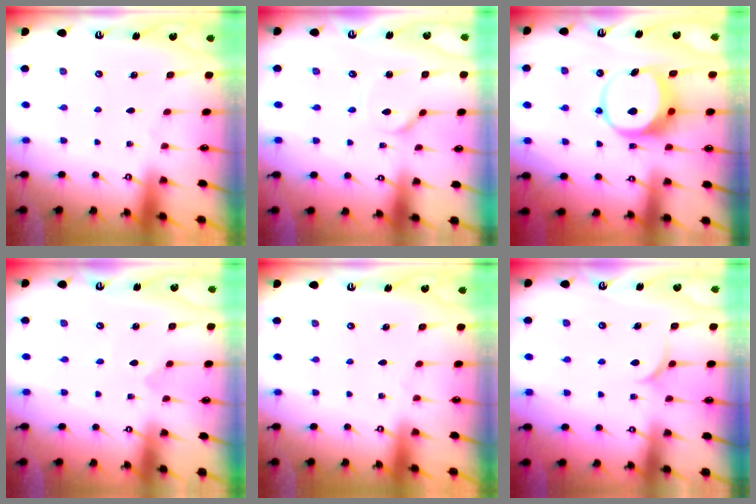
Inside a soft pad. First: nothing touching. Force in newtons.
{"total": 3.6, "press": 3.6, "slide": 0.2}
{"total": 9.7, "press": 9.6, "slide": 1.5}
{"total": 0.0}
{"total": 0.0}
{"total": 7.5, "press": 7.5, "slide": 0.3}